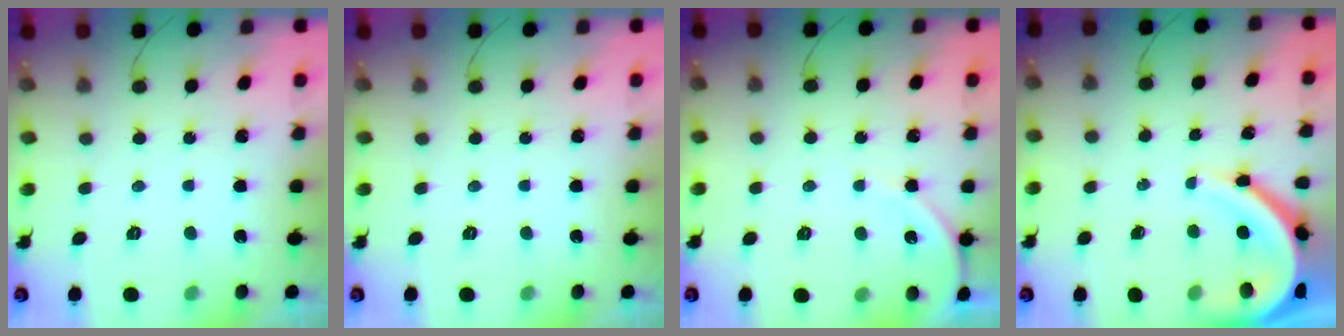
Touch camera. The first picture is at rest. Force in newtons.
{"total": 0.0}
{"total": 4.9, "press": 4.8, "slide": 0.6}
{"total": 11.1, "press": 11.0, "slide": 1.1}